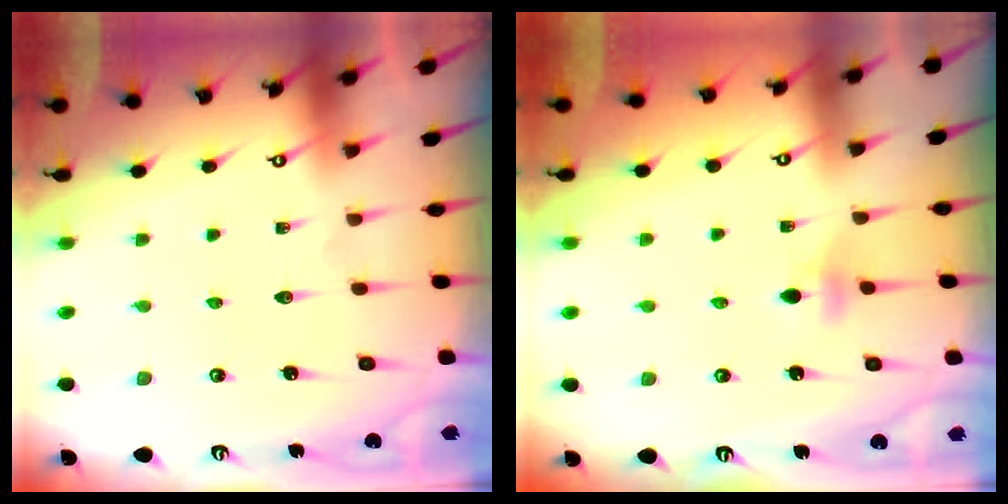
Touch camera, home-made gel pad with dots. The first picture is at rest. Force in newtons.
{"total": 3.8, "press": 3.7, "slide": 0.9}